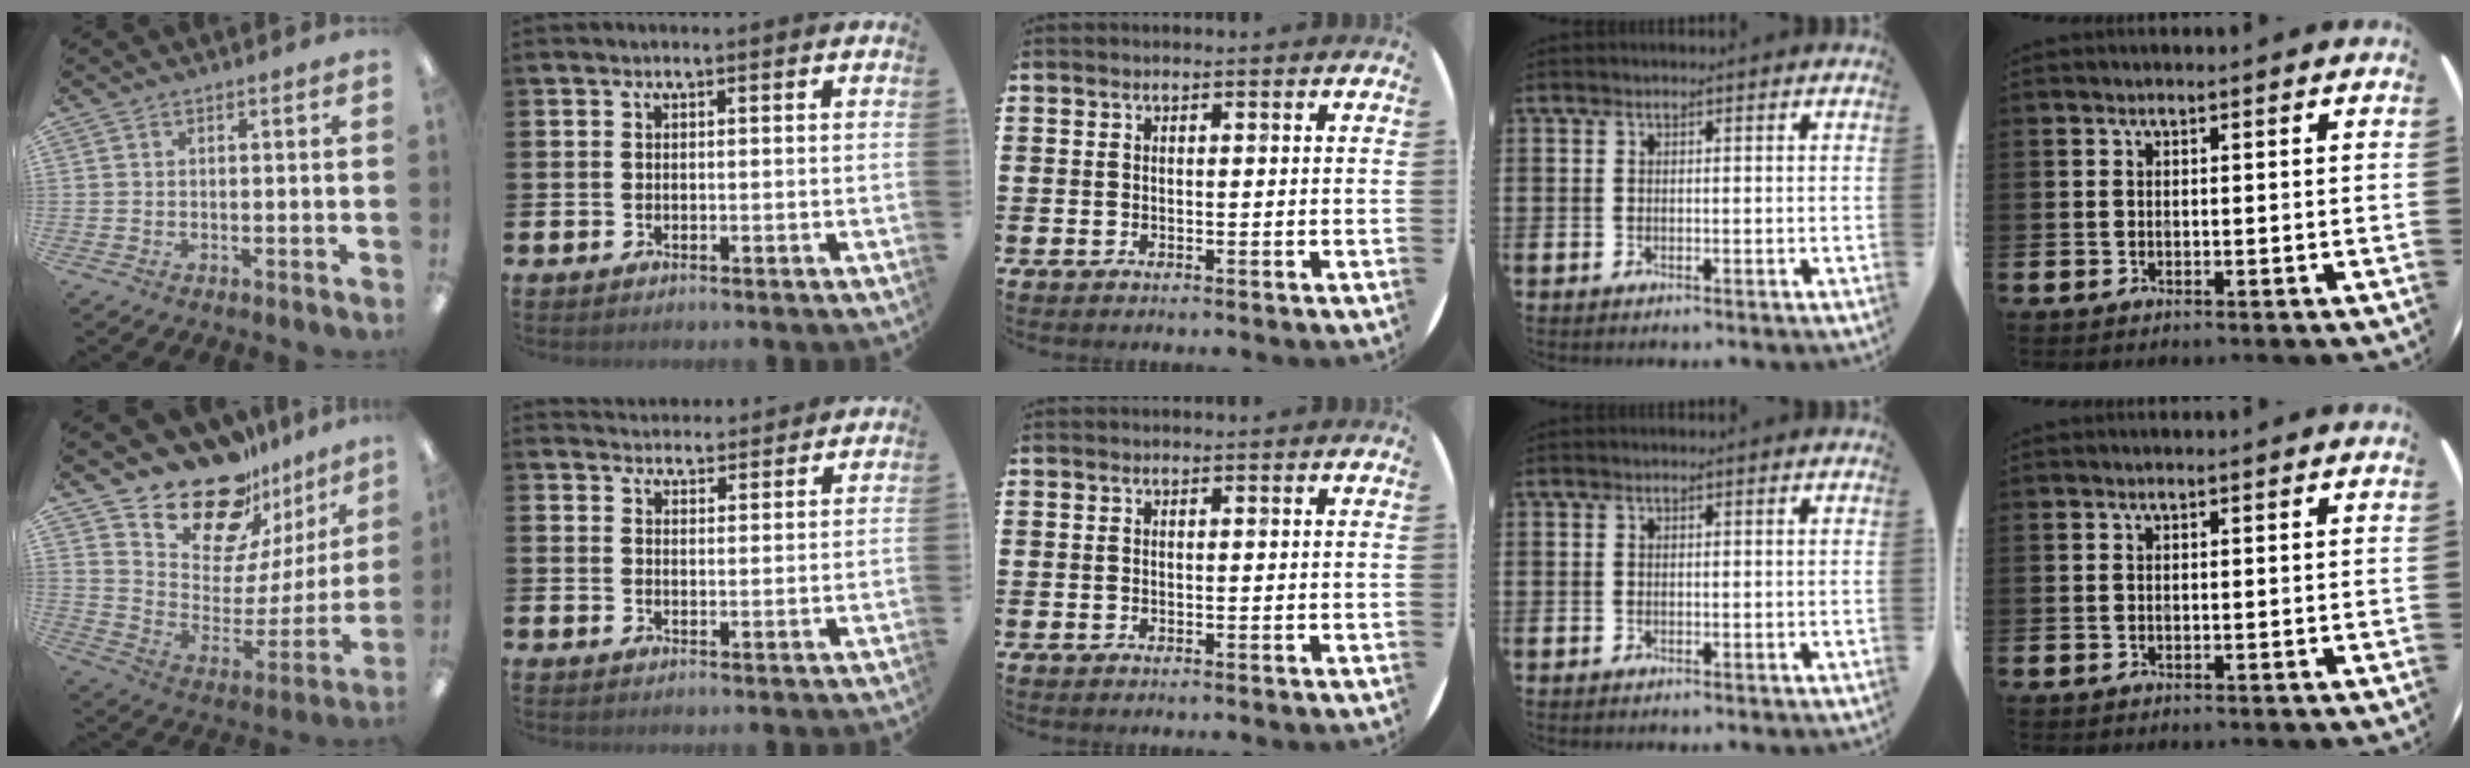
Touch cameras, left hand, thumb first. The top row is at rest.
{"thumb": {"total": 19.6, "force": [16.6, 8.4, 6.1], "torque": [-0.106, -0.132, 0.295]}, "index": {"total": 3.8, "force": [3.7, 0.7, -0.3], "torque": [0.001, -0.021, 0.068]}}